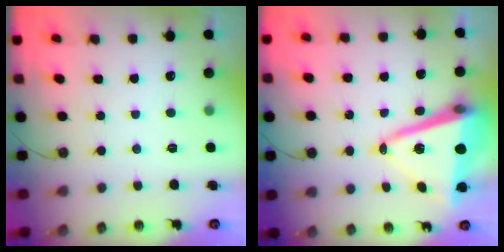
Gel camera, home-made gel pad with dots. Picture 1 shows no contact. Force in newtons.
{"total": 14.8, "press": 14.5, "slide": 2.9}